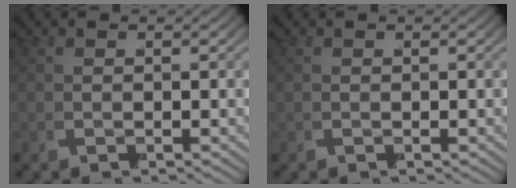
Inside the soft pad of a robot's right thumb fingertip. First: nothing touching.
{"total": 0.0}